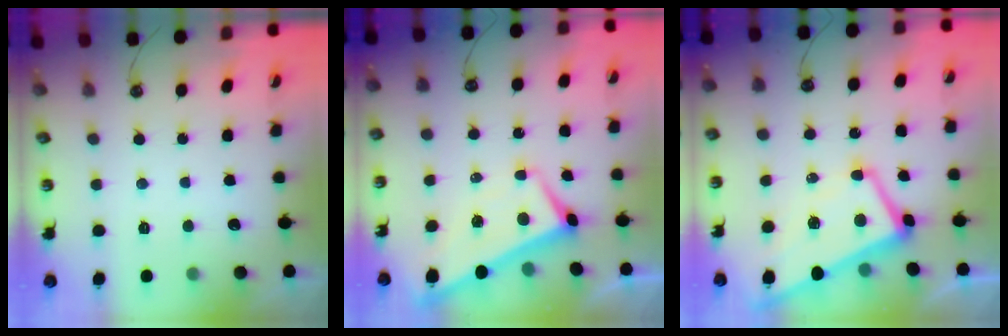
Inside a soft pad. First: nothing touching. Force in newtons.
{"total": 3.6, "press": 3.6, "slide": 0.6}
{"total": 1.2, "press": 0.4, "slide": 1.1}